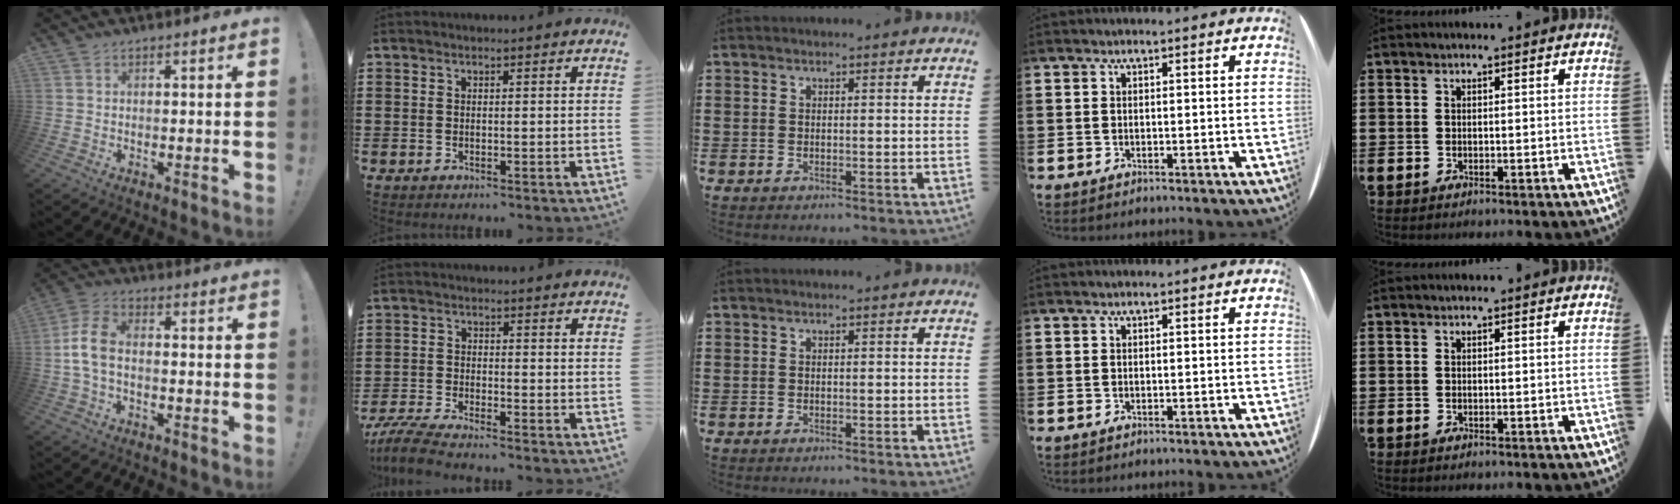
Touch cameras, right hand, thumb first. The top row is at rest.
{"thumb": {"total": 8.1, "force": [-0.8, 4.5, 6.7], "torque": [-0.145, 0.008, -0.008]}, "index": {"total": 4.6, "force": [-4.4, -0.3, 1.4], "torque": [-0.045, -0.017, -0.091]}}